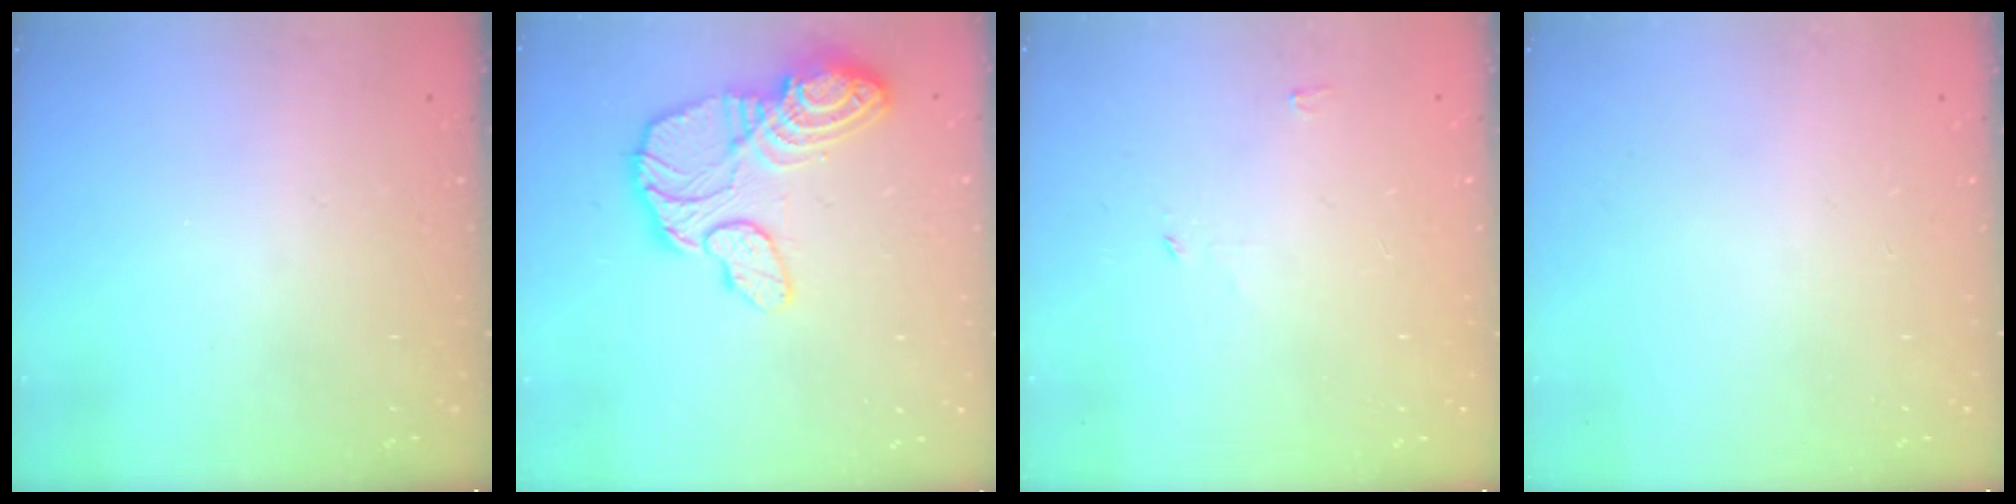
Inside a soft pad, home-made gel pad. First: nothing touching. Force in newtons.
{"total": 18.0, "press": 17.9, "slide": 1.7}
{"total": 2.7, "press": 2.7, "slide": 0.3}
{"total": 0.0}